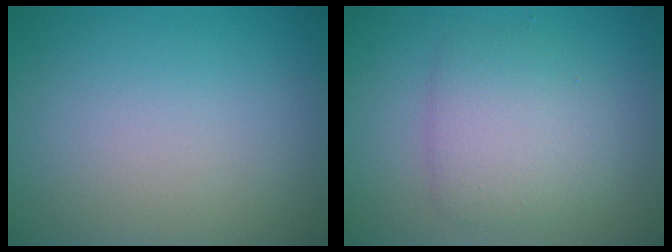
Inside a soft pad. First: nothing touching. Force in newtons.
{"total": 4.0, "press": 4.0, "slide": 0.0}